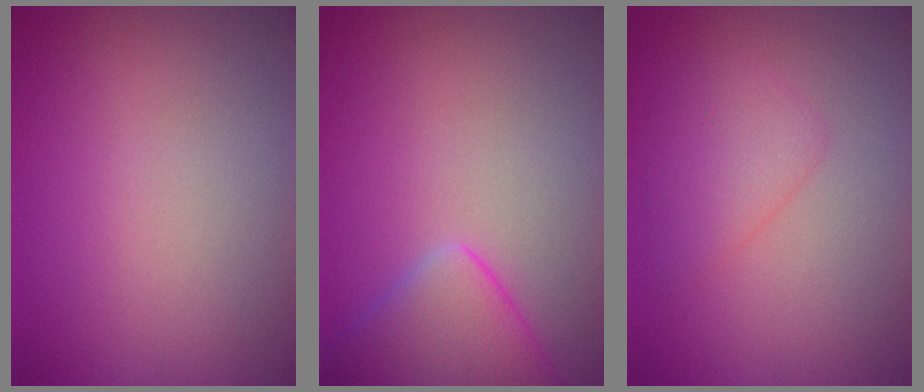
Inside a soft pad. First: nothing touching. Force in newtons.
{"total": 5.2, "press": 5.2, "slide": 0.4}
{"total": 2.5, "press": 2.4, "slide": 0.2}